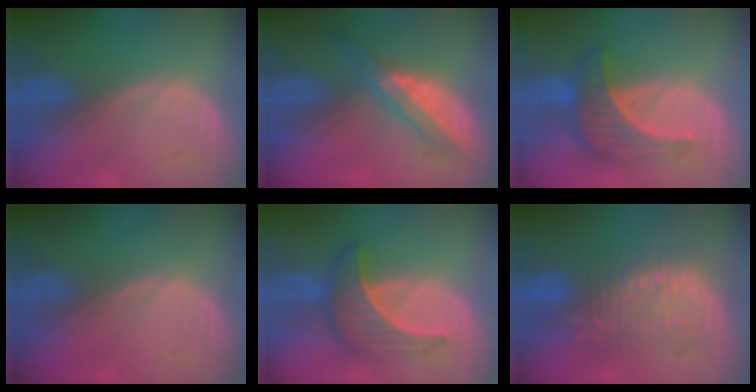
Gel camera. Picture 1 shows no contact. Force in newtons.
{"total": 5.9, "press": 5.2, "slide": 2.7}
{"total": 7.2, "press": 6.7, "slide": 2.8}
{"total": 0.0}
{"total": 6.5, "press": 6.4, "slide": 1.1}
{"total": 9.2, "press": 9.2, "slide": 0.3}